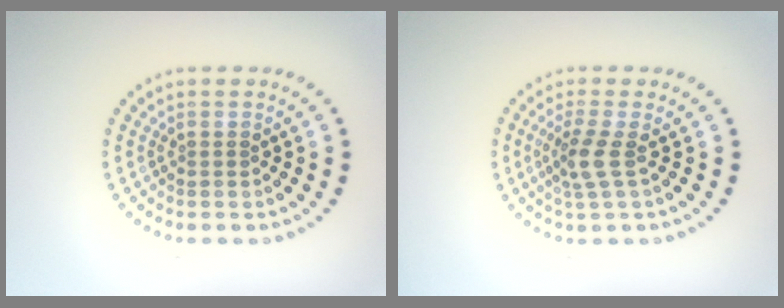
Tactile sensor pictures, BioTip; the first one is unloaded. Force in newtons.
{"total": 2.3, "press": 1.7, "slide": 1.5}